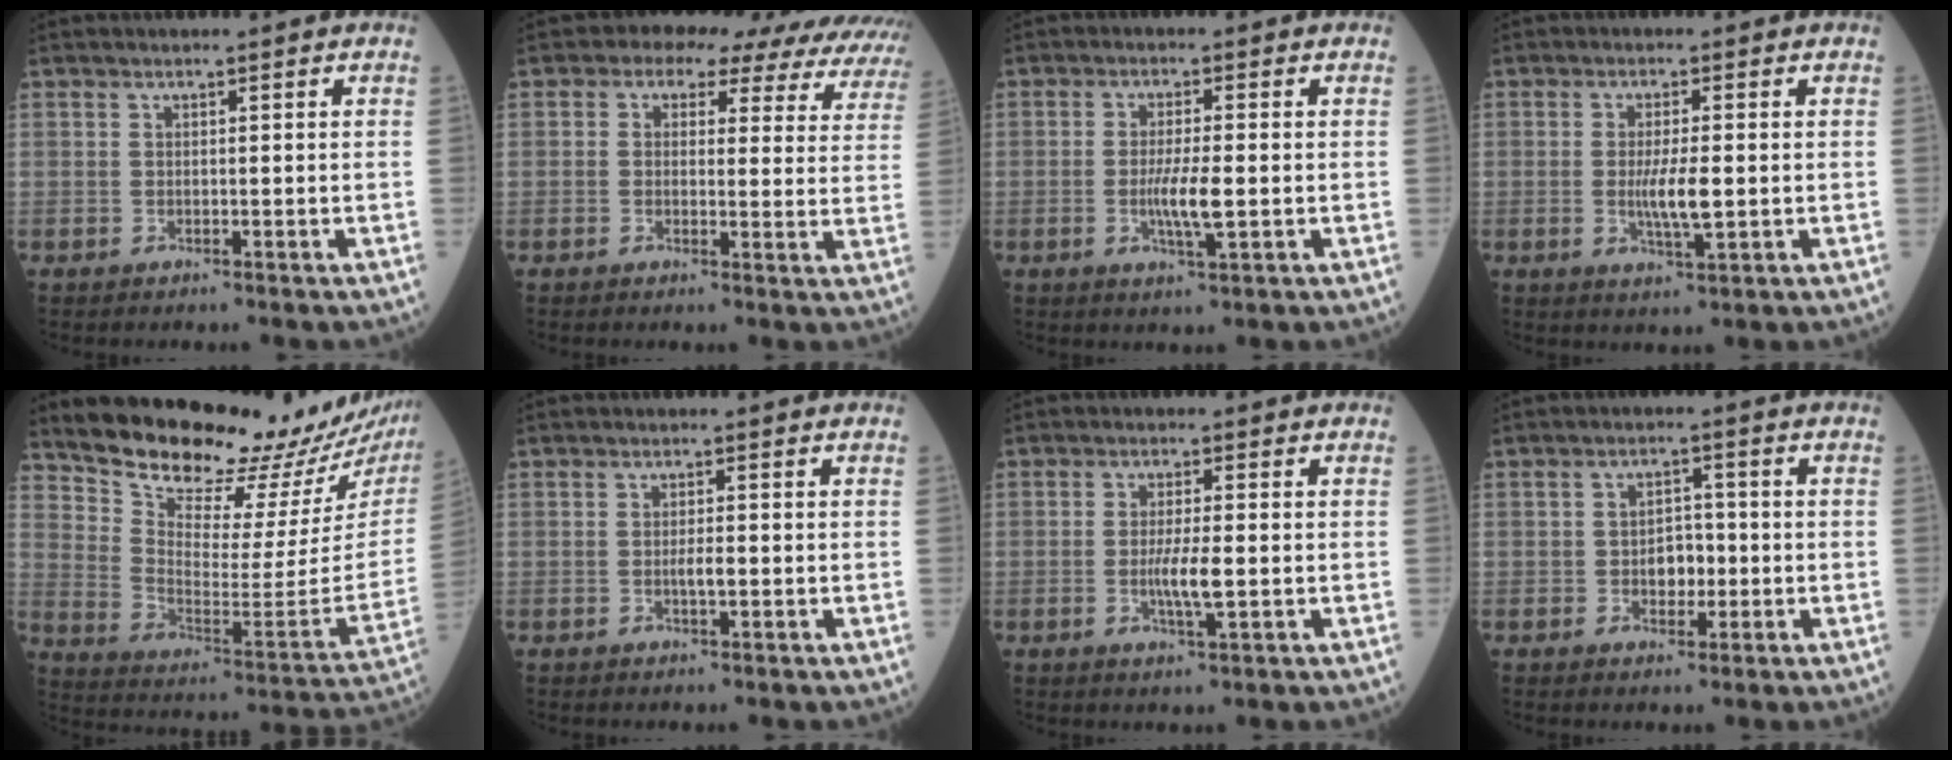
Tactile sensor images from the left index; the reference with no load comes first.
{"total": 14.9, "force": [12.6, 6.2, 4.9], "torque": [-0.042, 0.014, 0.115]}
{"total": 4.9, "force": [-0.8, 0.5, 4.8], "torque": [-0.095, -0.008, -0.013]}
{"total": 4.8, "force": [-0.3, 0.7, 4.7], "torque": [-0.094, -0.008, -0.005]}
{"total": 21.2, "force": [19.9, 3.5, 6.4], "torque": [-0.116, -0.102, 0.278]}
{"total": 1.7, "force": [-0.3, 0.4, 1.6], "torque": [-0.031, 0.000, -0.004]}
{"total": 4.3, "force": [-0.6, 0.4, 4.2], "torque": [-0.084, -0.006, -0.011]}
{"total": 3.8, "force": [-0.7, 2.4, 2.9], "torque": [-0.043, 0.008, -0.010]}